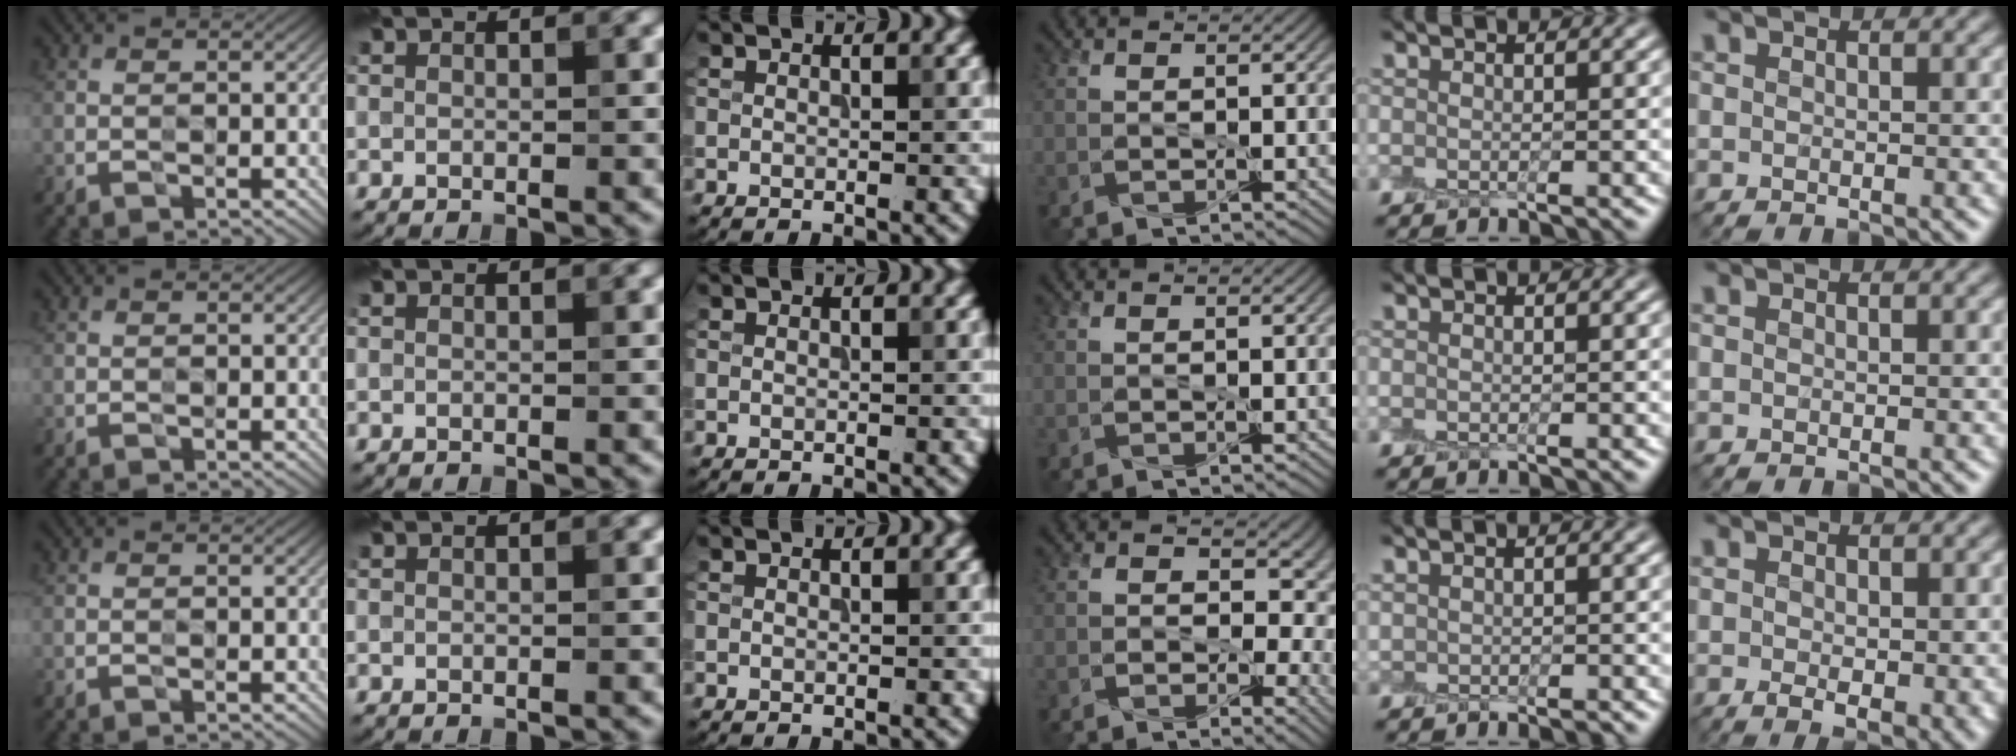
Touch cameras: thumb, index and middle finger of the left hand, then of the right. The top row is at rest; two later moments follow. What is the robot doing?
{"motion": "peel", "object": "aluminum foil"}